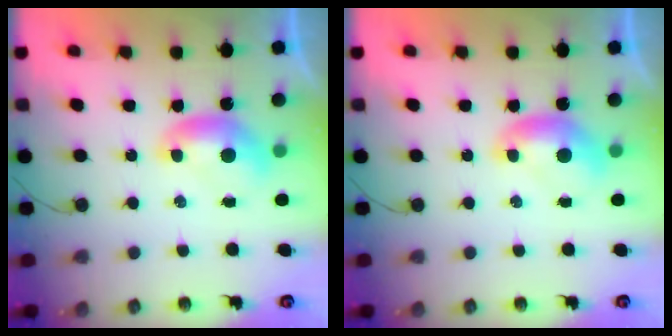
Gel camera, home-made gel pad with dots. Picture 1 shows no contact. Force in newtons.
{"total": 0.0}